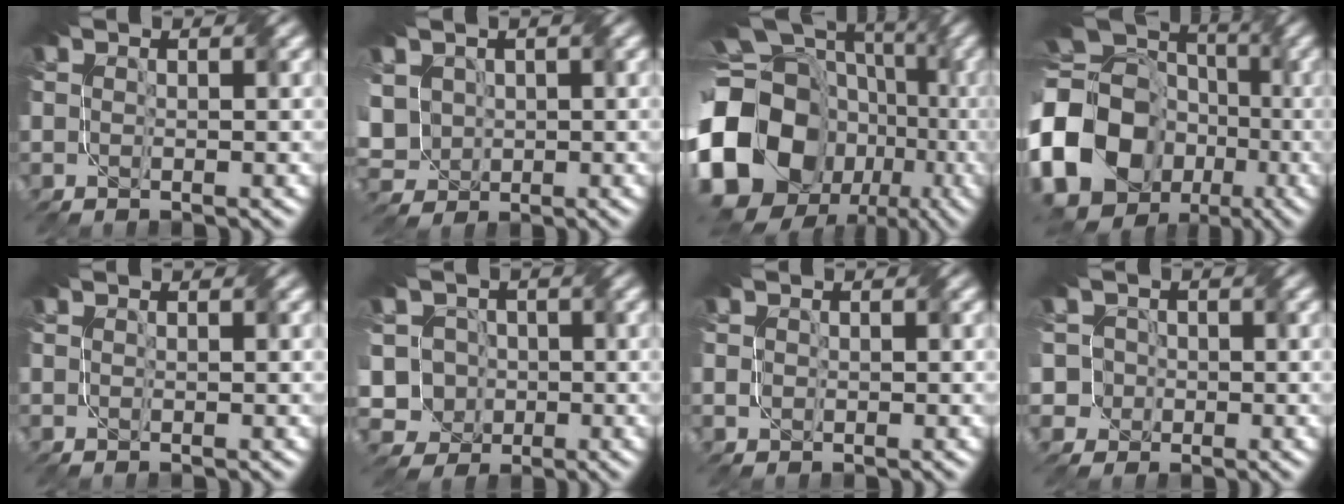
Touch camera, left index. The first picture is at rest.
{"total": 4.9, "force": [0.3, 4.2, 2.5], "torque": [-0.076, 0.010, -0.002]}
{"total": 20.9, "force": [-4.6, 17.6, 10.4], "torque": [-0.212, -0.020, -0.110]}
{"total": 18.9, "force": [-4.8, 15.5, 9.6], "torque": [-0.214, -0.015, -0.109]}
{"total": 0.0}
{"total": 6.5, "force": [-0.9, 5.9, 2.4], "torque": [-0.059, 0.024, -0.046]}
{"total": 0.5, "force": [-0.2, 0.5, 0.1], "torque": [-0.007, 0.003, 0.000]}
{"total": 4.4, "force": [-1.1, 4.2, 0.6], "torque": [-0.011, 0.022, -0.050]}